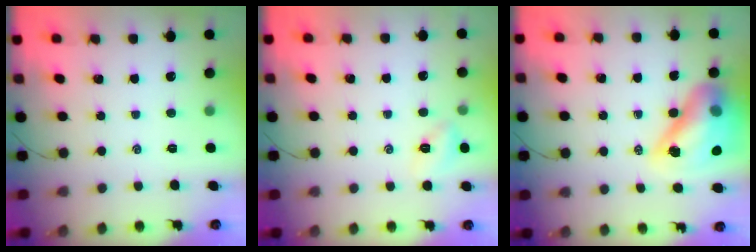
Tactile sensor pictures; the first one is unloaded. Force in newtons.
{"total": 6.1, "press": 6.0, "slide": 1.2}
{"total": 18.3, "press": 17.6, "slide": 4.9}